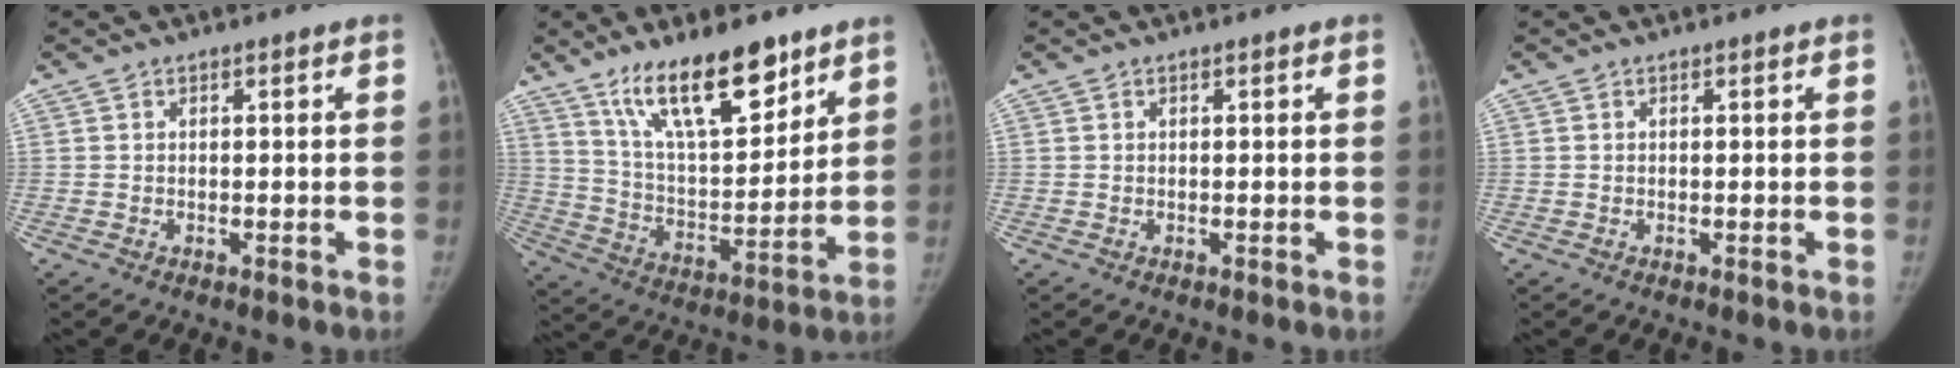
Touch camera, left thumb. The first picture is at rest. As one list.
[{"total": 18.1, "force": [12.3, 6.4, 11.8], "torque": [-0.158, -0.071, 0.223]}, {"total": 0.0}, {"total": 0.0}]